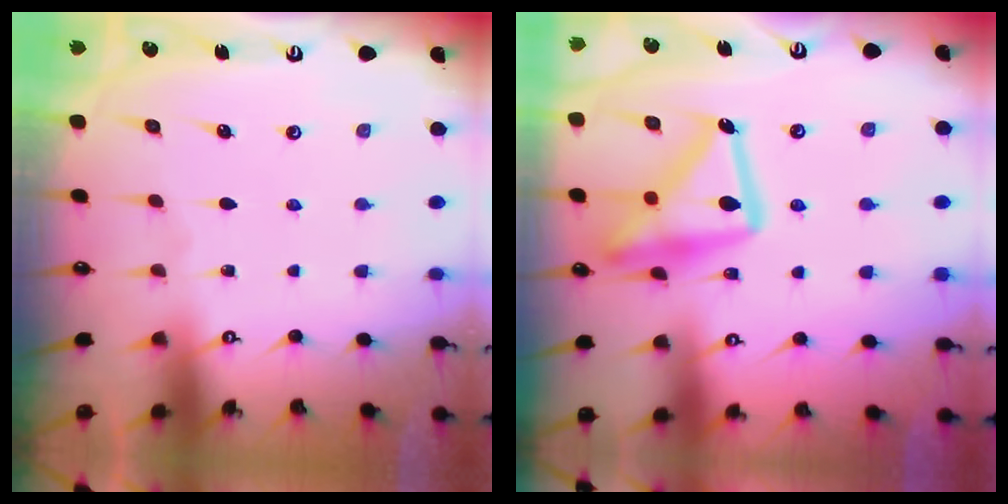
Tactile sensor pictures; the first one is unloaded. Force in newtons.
{"total": 20.6, "press": 20.5, "slide": 1.5}